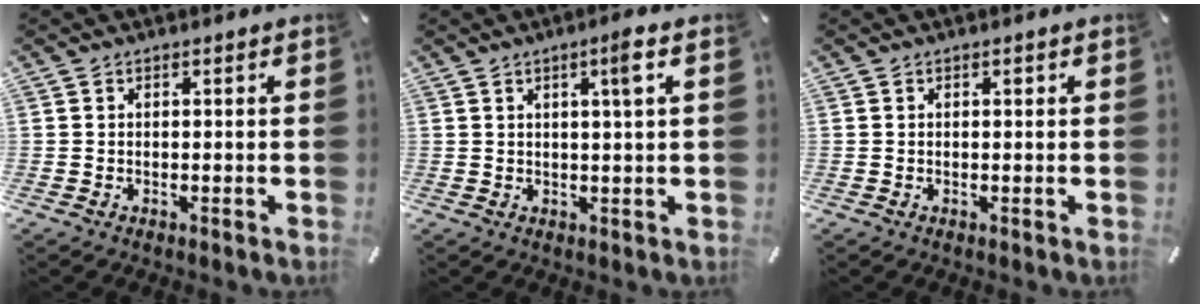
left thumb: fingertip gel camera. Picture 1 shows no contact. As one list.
[{"total": 4.2, "force": [1.9, 0.0, 3.8], "torque": [-0.069, -0.005, 0.026]}, {"total": 0.8, "force": [0.3, 0.4, 0.7], "torque": [-0.013, 0.003, 0.005]}]